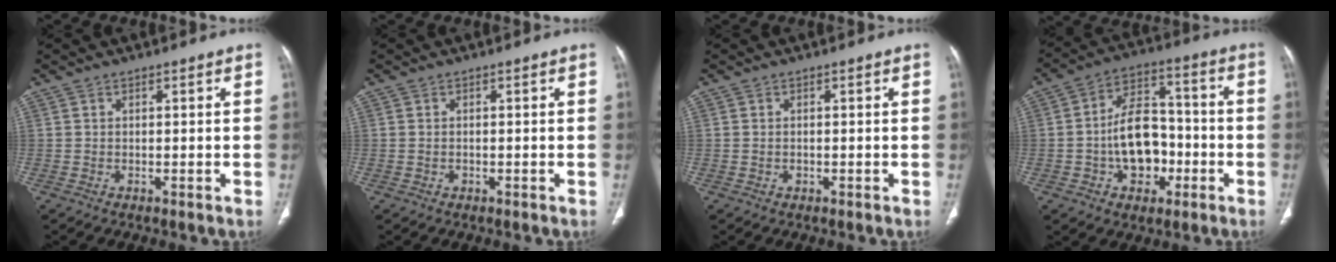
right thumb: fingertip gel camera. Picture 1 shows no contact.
{"total": 0.5, "force": [-0.2, 0.4, 0.2], "torque": [-0.008, 0.004, -0.001]}
{"total": 0.6, "force": [-0.1, 0.5, 0.3], "torque": [-0.010, 0.003, -0.001]}
{"total": 13.8, "force": [-3.2, 9.4, 9.6], "torque": [-0.119, 0.042, -0.053]}